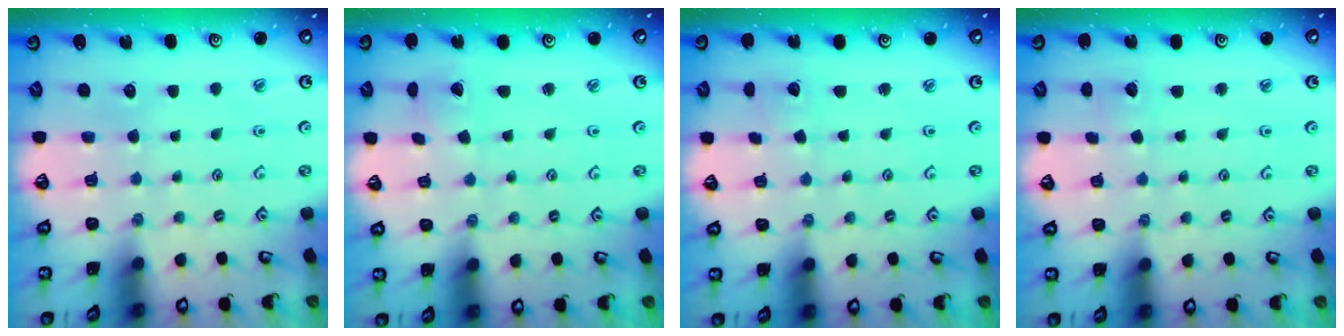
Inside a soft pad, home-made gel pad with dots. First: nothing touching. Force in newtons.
{"total": 0.6, "press": 0.6, "slide": 0.1}
{"total": 1.8, "press": 1.8, "slide": 0.1}
{"total": 3.6, "press": 3.6, "slide": 0.3}